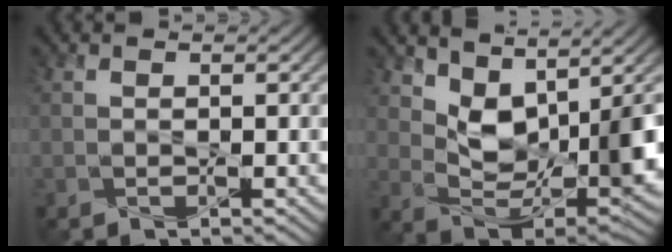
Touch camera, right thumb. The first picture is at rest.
{"total": 8.9, "force": [4.3, 4.1, 6.6], "torque": [-0.125, -0.013, 0.087]}